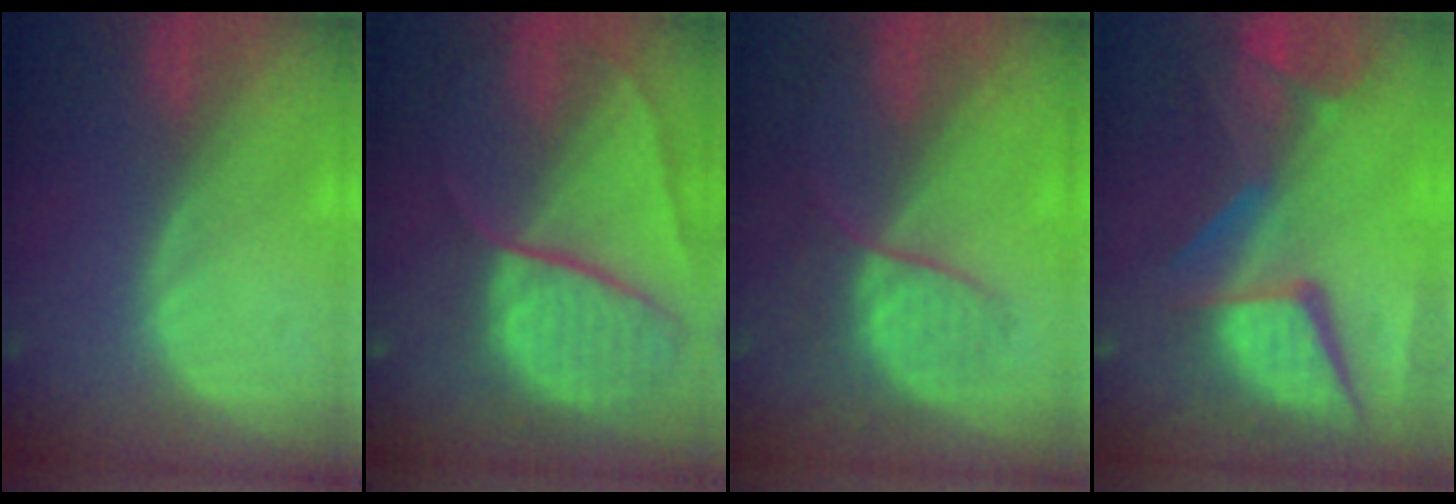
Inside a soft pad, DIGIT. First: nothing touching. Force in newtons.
{"total": 10.6, "press": 8.8, "slide": 6.0}
{"total": 6.3, "press": 5.8, "slide": 2.3}
{"total": 12.9, "press": 10.6, "slide": 7.3}